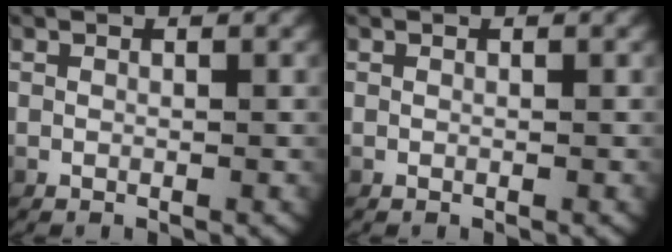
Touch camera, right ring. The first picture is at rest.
{"total": 0.0}